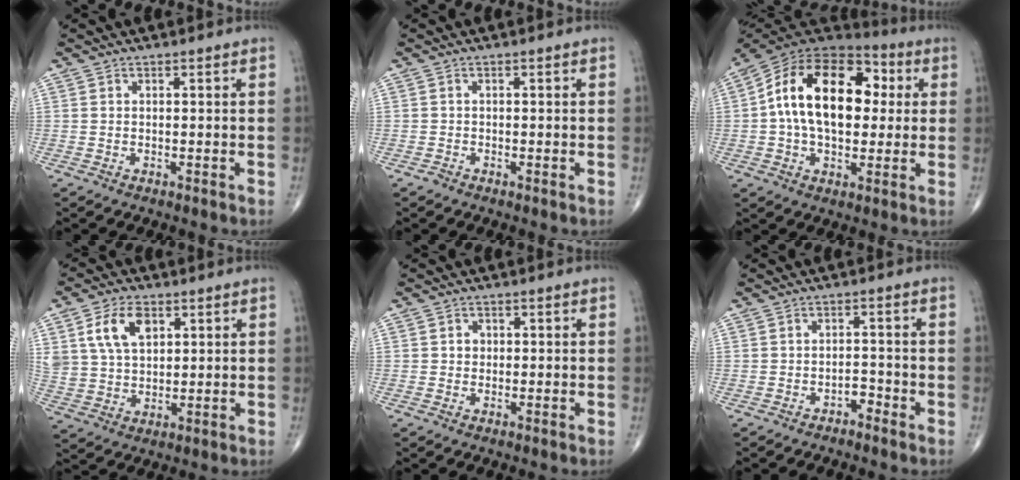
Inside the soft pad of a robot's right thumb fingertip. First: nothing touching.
{"total": 0.5, "force": [-0.4, 0.3, 0.2], "torque": [-0.004, -0.002, -0.010]}
{"total": 21.8, "force": [2.6, 13.3, 17.2], "torque": [-0.266, 0.028, 0.033]}
{"total": 10.0, "force": [4.1, 6.3, 6.6], "torque": [-0.114, -0.008, 0.082]}
{"total": 1.5, "force": [0.1, 1.4, 0.6], "torque": [-0.001, 0.003, 0.001]}
{"total": 2.2, "force": [-1.7, 1.1, 0.9], "torque": [-0.007, 0.015, -0.028]}